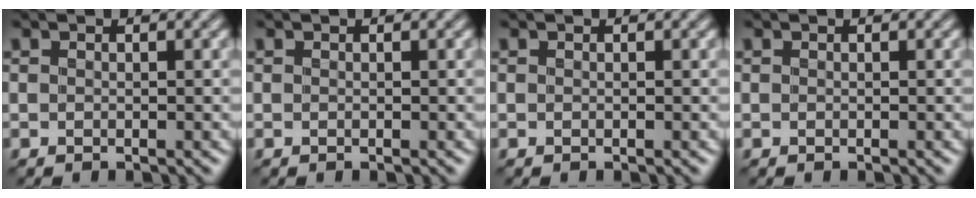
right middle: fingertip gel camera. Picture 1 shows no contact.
{"total": 0.0}
{"total": 0.0}
{"total": 0.0}